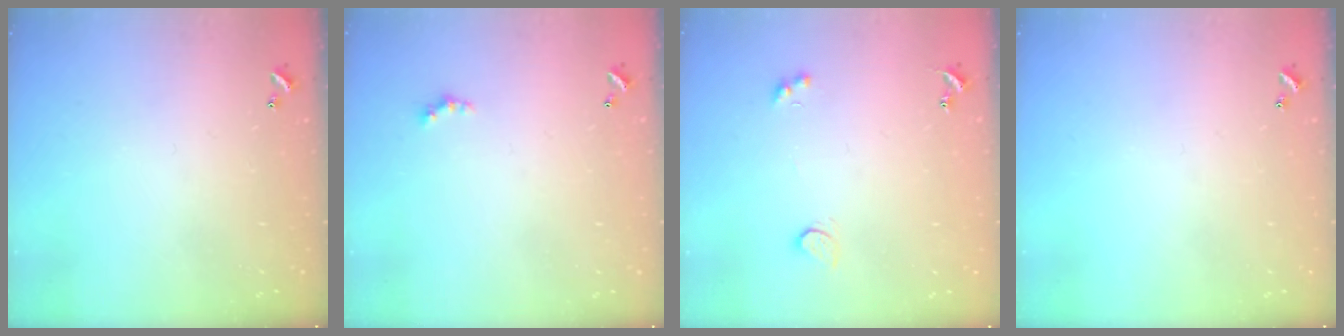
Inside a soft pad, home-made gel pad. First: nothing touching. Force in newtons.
{"total": 1.7, "press": 1.6, "slide": 0.5}
{"total": 2.6, "press": 2.3, "slide": 1.2}
{"total": 0.0}